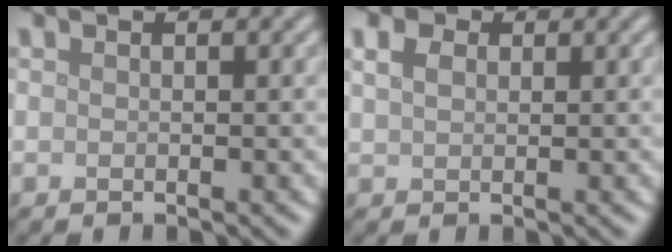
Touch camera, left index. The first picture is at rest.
{"total": 2.0, "force": [1.0, 1.3, 1.2], "torque": [-0.027, 0.006, 0.017]}